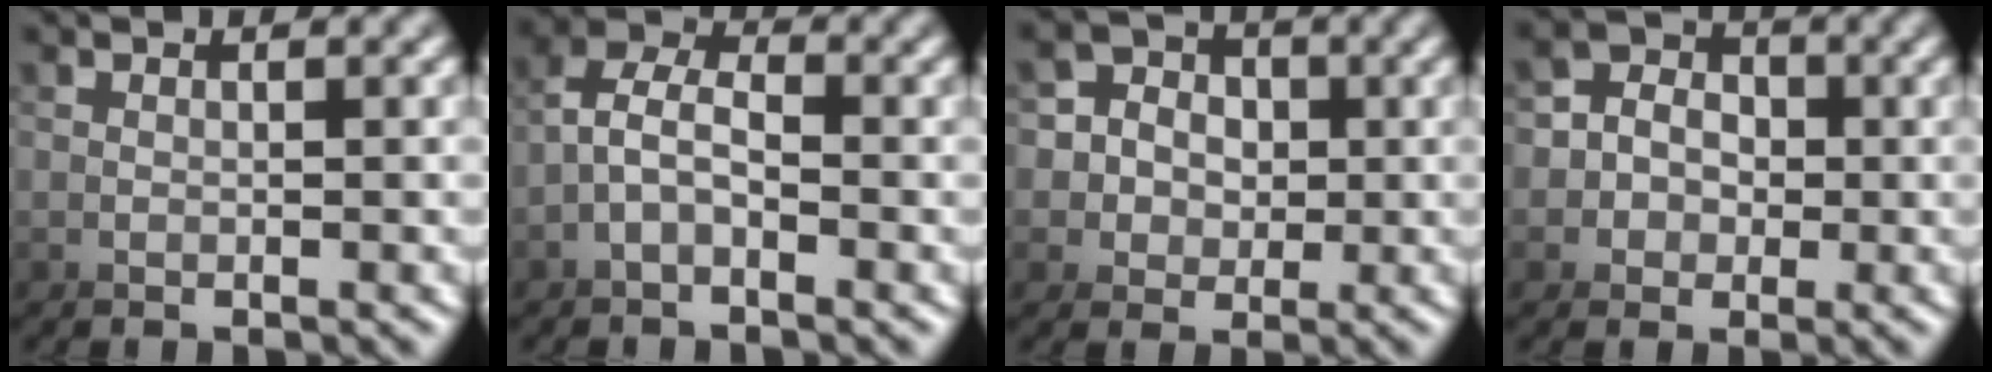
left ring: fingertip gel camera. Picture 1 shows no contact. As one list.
[{"total": 4.6, "force": [-2.8, 3.6, 0.0], "torque": [-0.037, -0.007, -0.058]}, {"total": 4.1, "force": [0.4, 4.1, -0.7], "torque": [0.003, -0.014, 0.006]}, {"total": 3.2, "force": [-0.4, 2.8, -1.4], "torque": [0.013, -0.010, -0.008]}]